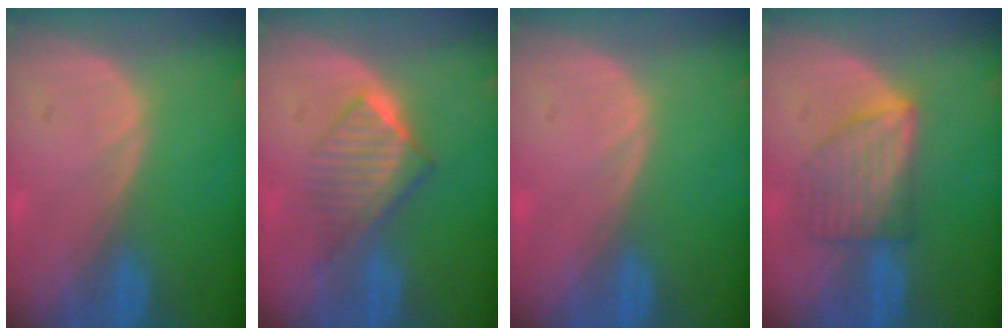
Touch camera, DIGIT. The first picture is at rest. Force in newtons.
{"total": 6.5, "press": 5.7, "slide": 3.1}
{"total": 0.0}
{"total": 6.1, "press": 6.1, "slide": 0.2}